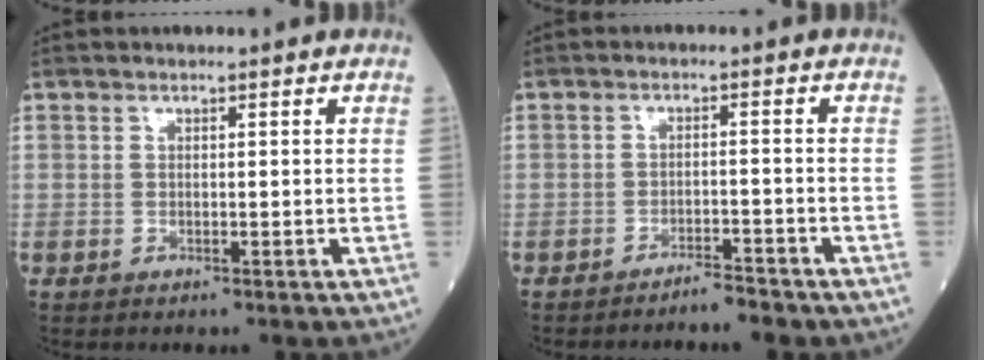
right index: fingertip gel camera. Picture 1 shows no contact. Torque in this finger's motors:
{"motor_torque": [-0.07, -0.16, 0.02, 0.00]}